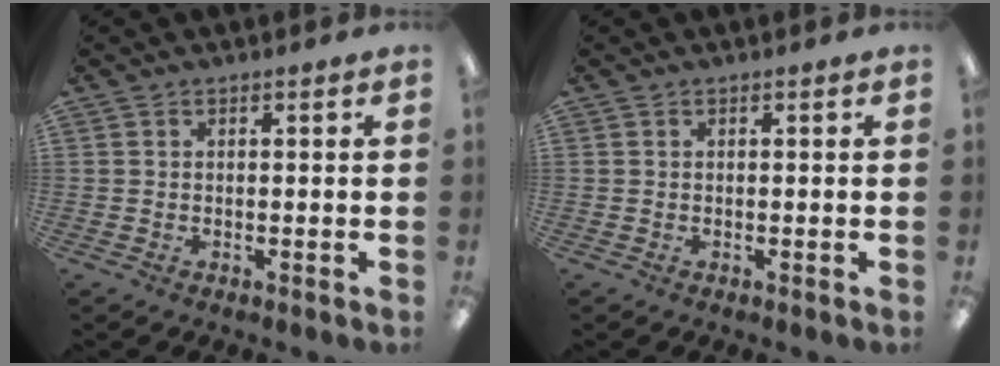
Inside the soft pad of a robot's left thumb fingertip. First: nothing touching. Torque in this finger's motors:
{"motor_torque": [0.00, 0.00, 0.00, 0.00, 0.00]}